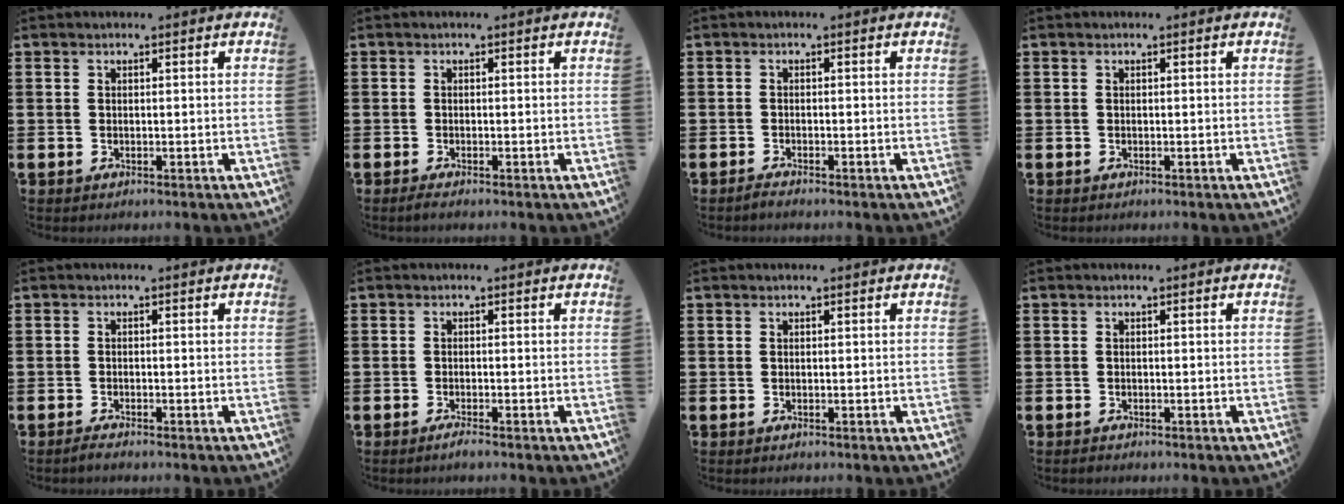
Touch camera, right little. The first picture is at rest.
{"total": 0.7, "force": [-0.3, 0.1, 0.6], "torque": [-0.009, -0.003, -0.005]}
{"total": 0.8, "force": [-0.7, 0.1, 0.5], "torque": [-0.009, -0.002, -0.013]}
{"total": 0.0}
{"total": 0.8, "force": [-0.6, 0.1, 0.5], "torque": [-0.010, -0.002, -0.012]}
{"total": 1.0, "force": [-0.7, 0.1, 0.7], "torque": [-0.013, -0.003, -0.012]}
{"total": 0.0}
{"total": 0.0}